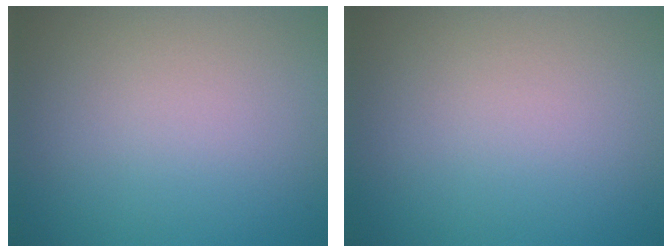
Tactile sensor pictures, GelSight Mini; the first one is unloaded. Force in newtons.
{"total": 0.0}